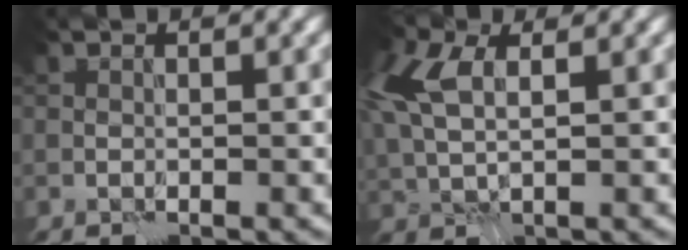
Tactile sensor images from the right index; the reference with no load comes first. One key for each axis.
{"total": 6.8, "fx": 2.0, "fy": 3.9, "fz": 5.3, "tx": -0.143, "ty": 0.018, "tz": 0.043}